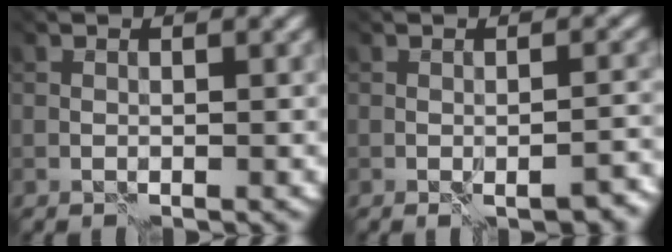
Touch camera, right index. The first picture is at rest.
{"total": 2.1, "force": [-1.8, -0.1, 1.1], "torque": [-0.008, 0.000, -0.012]}